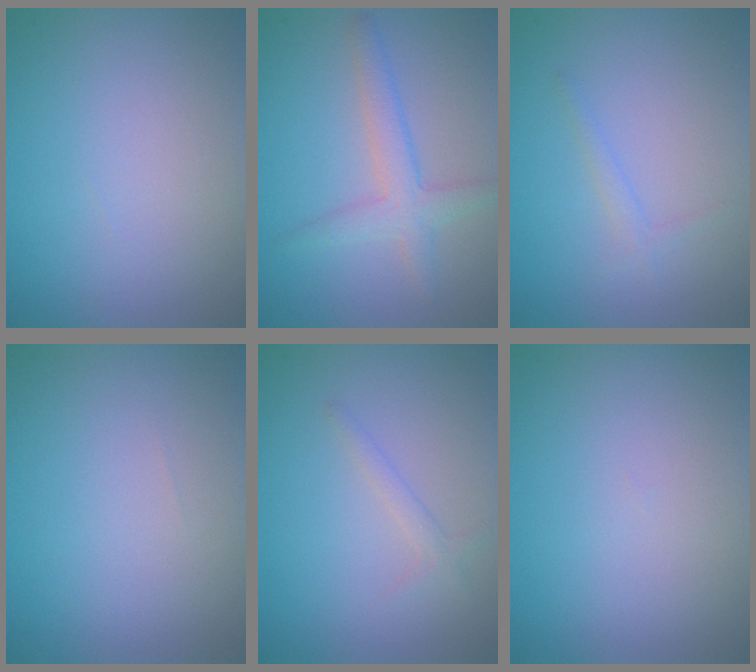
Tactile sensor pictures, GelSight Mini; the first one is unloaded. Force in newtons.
{"total": 2.8, "press": 2.8, "slide": 0.2}
{"total": 1.0, "press": 1.0, "slide": 0.1}
{"total": 0.0}
{"total": 1.0, "press": 1.0, "slide": 0.0}
{"total": 0.0}